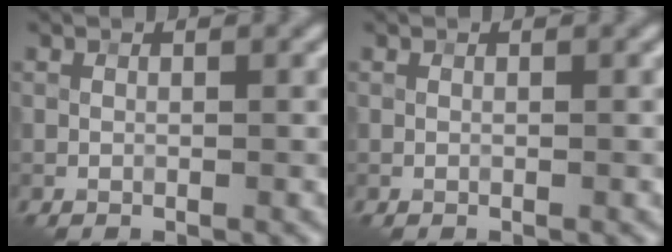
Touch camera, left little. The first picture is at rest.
{"total": 0.0}